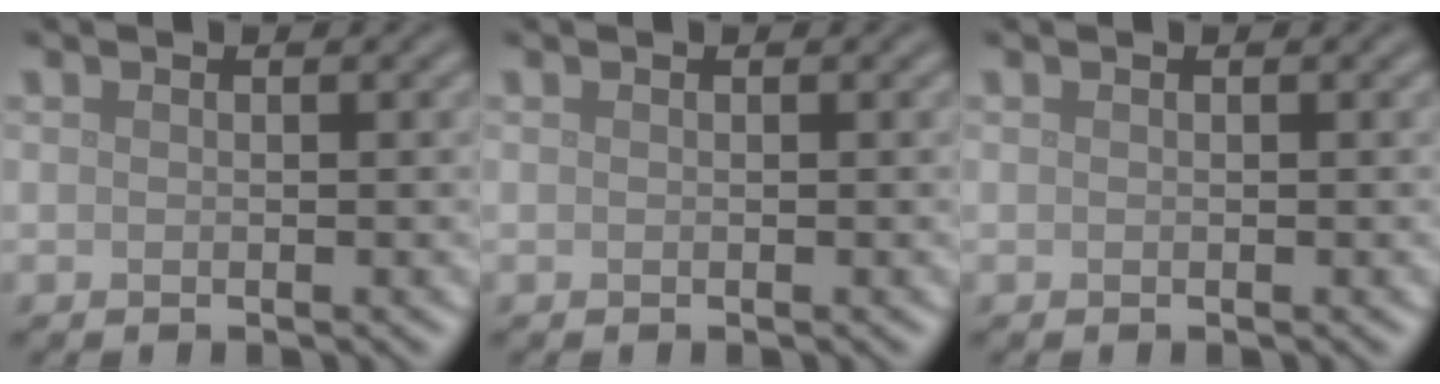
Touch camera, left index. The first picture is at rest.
{"total": 0.0}
{"total": 0.0}